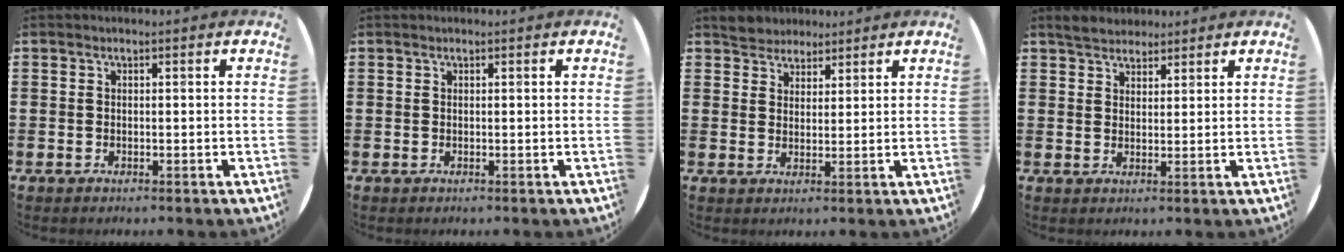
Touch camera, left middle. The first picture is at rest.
{"total": 0.0}
{"total": 3.6, "force": [3.3, 1.3, -0.4], "torque": [-0.004, -0.001, 0.065]}
{"total": 3.0, "force": [2.8, 1.0, 0.2], "torque": [-0.002, 0.001, 0.052]}